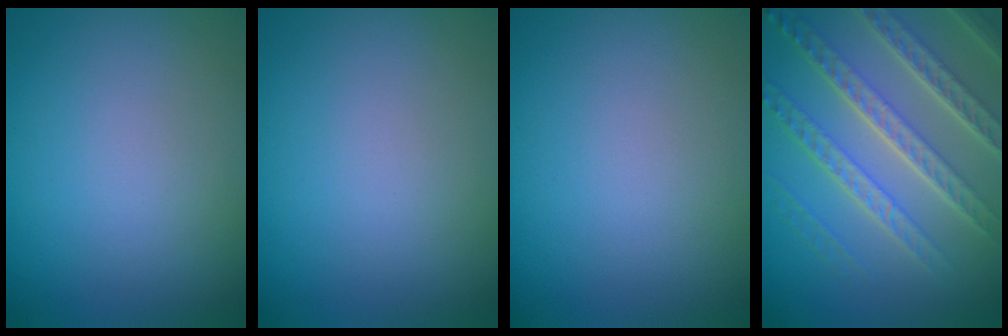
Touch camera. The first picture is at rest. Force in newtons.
{"total": 0.0}
{"total": 0.0}
{"total": 7.4, "press": 5.2, "slide": 5.3}